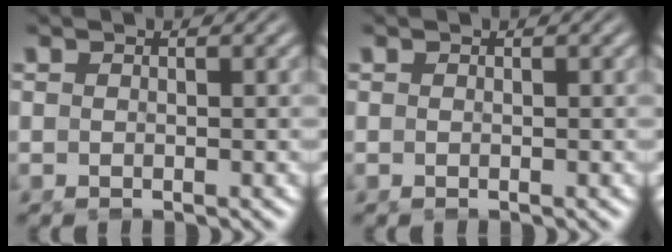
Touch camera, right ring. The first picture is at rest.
{"total": 0.0}